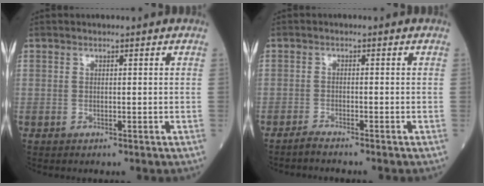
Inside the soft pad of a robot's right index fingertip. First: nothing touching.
{"total": 1.9, "force": [-1.8, -0.3, 0.6], "torque": [-0.015, -0.003, -0.033]}